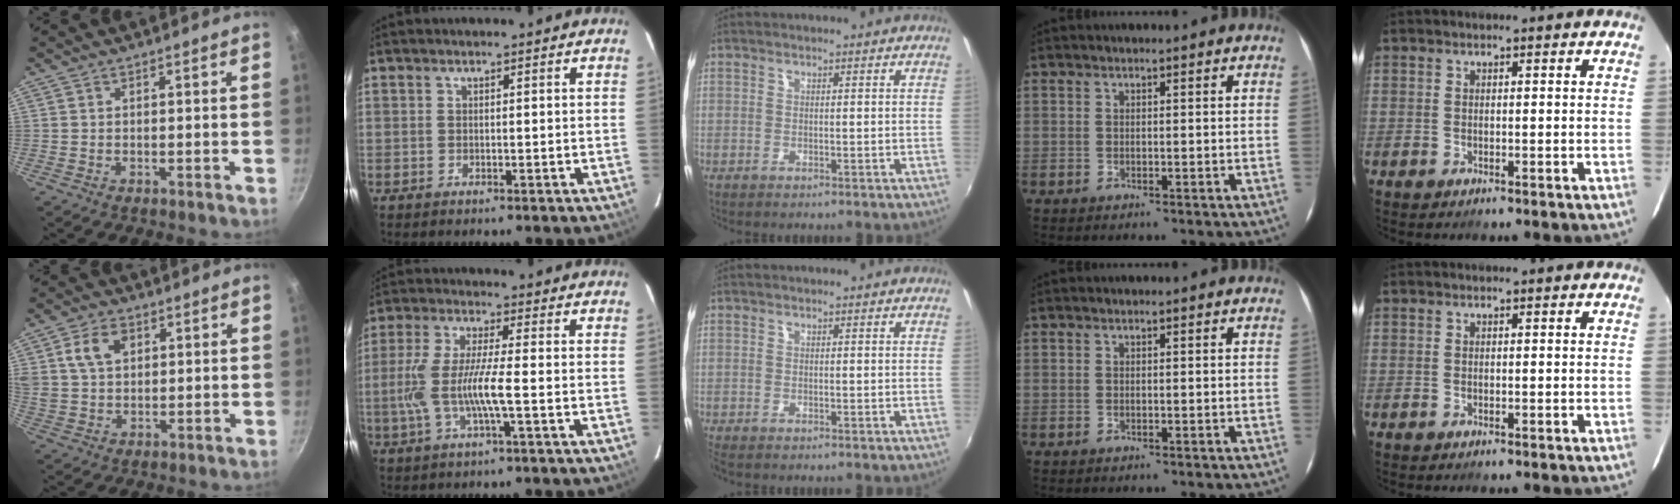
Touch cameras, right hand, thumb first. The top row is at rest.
{"thumb": {"total": 7.8, "force": [2.8, 5.5, 4.8], "torque": [-0.076, 0.001, 0.049]}, "index": {"total": 9.9, "force": [-2.3, 0.7, 9.6], "torque": [-0.201, -0.005, -0.041]}, "middle": {"total": 0.8, "force": [-0.6, 0.3, 0.4], "torque": [-0.010, -0.005, -0.012]}}